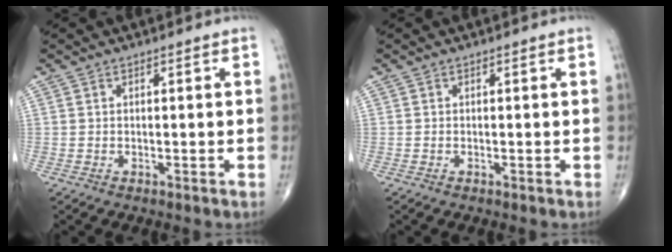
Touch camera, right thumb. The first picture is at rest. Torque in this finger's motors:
{"motor_torque": [-0.09, 0.04, 0.11, 0.00, -0.02]}